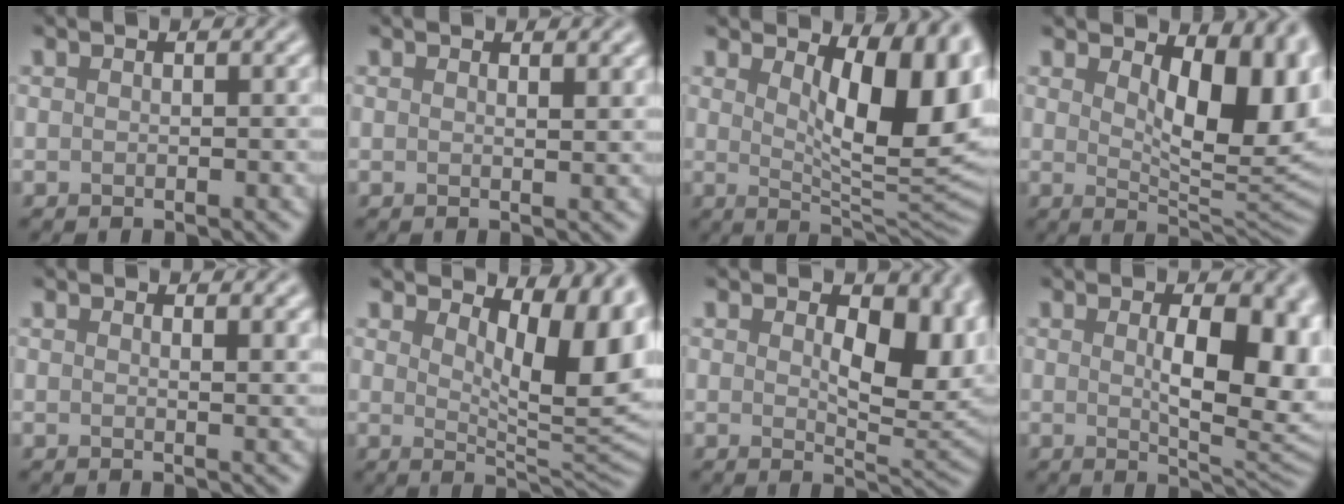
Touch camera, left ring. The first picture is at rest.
{"total": 1.0, "force": [0.8, 0.2, 0.5], "torque": [-0.003, -0.001, 0.012]}
{"total": 10.4, "force": [3.1, 3.7, 9.3], "torque": [-0.119, -0.009, 0.050]}
{"total": 9.3, "force": [2.6, 4.3, 7.8], "torque": [-0.106, -0.007, 0.041]}
{"total": 1.8, "force": [1.3, 0.6, 1.1], "torque": [-0.004, 0.000, 0.019]}
{"total": 8.7, "force": [3.4, 3.1, 7.4], "torque": [-0.104, -0.010, 0.056]}
{"total": 7.9, "force": [1.5, 4.2, 6.5], "torque": [-0.100, -0.010, 0.028]}
{"total": 9.0, "force": [1.0, 3.6, 8.2], "torque": [-0.110, -0.007, 0.023]}